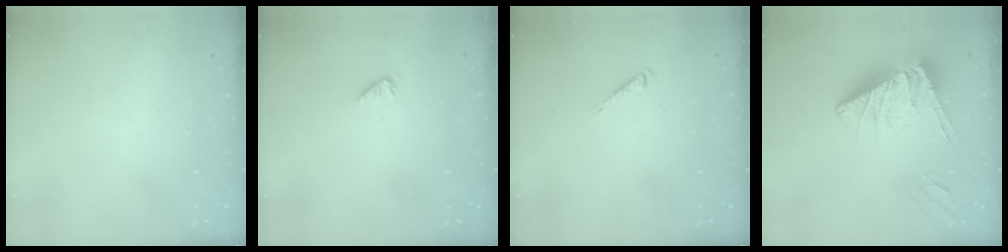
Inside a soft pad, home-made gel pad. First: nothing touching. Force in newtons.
{"total": 0.0}
{"total": 2.7, "press": 2.6, "slide": 0.5}
{"total": 15.3, "press": 15.2, "slide": 1.6}